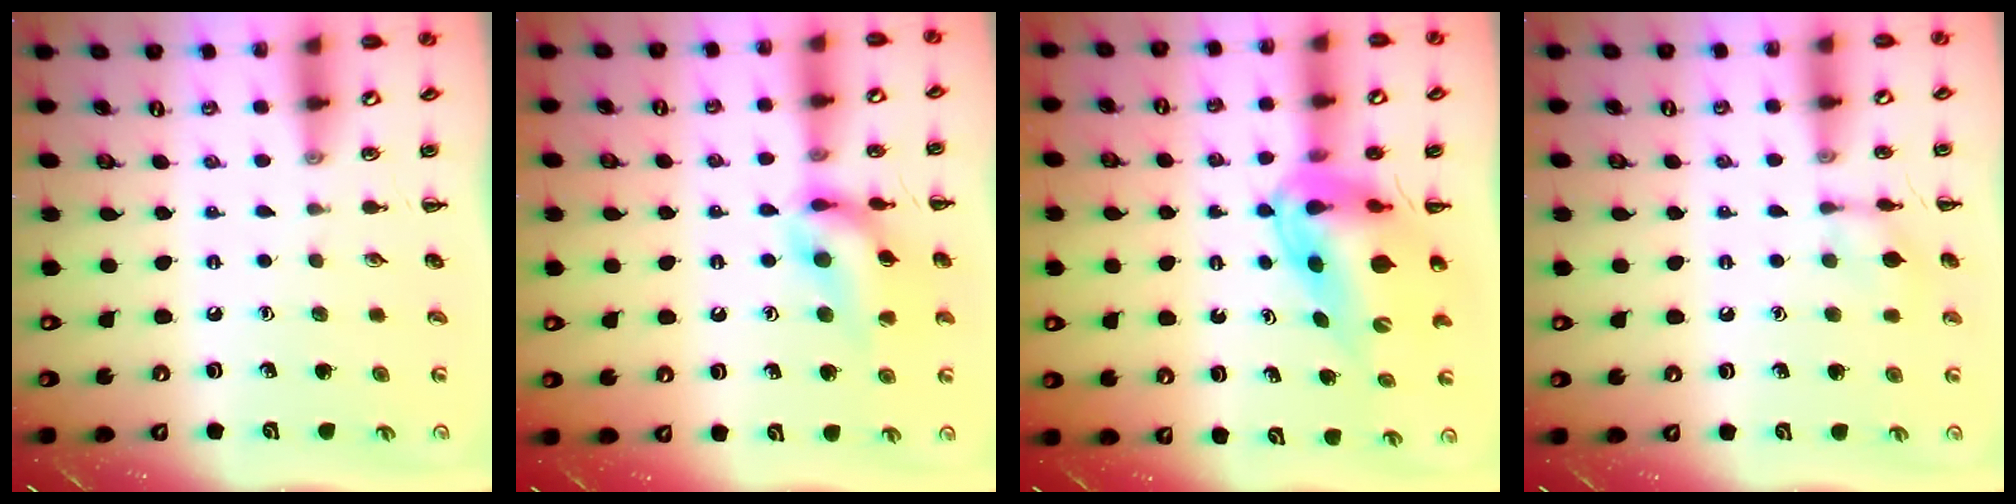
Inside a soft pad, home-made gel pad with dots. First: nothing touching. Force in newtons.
{"total": 15.1, "press": 14.9, "slide": 1.8}
{"total": 14.3, "press": 13.6, "slide": 4.4}
{"total": 7.7, "press": 7.6, "slide": 1.3}